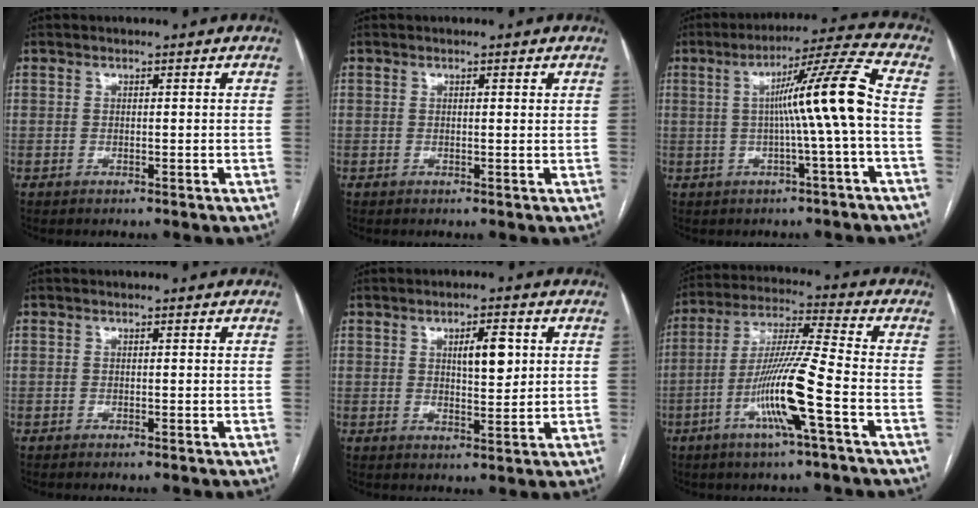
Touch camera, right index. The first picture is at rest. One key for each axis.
{"total": 0.7, "fx": 0.5, "fy": 0.2, "fz": 0.5, "tx": -0.009, "ty": 0.000, "tz": 0.007}
{"total": 11.0, "fx": -0.2, "fy": -1.9, "fz": 10.8, "tx": -0.168, "ty": 0.015, "tz": 0.001}
{"total": 0.0}
{"total": 5.6, "fx": 1.8, "fy": 1.8, "fz": 5.0, "tx": -0.080, "ty": 0.003, "tz": 0.033}
{"total": 12.7, "fx": -4.6, "fy": -0.7, "fz": 11.8, "tx": -0.232, "ty": -0.003, "tz": -0.091}